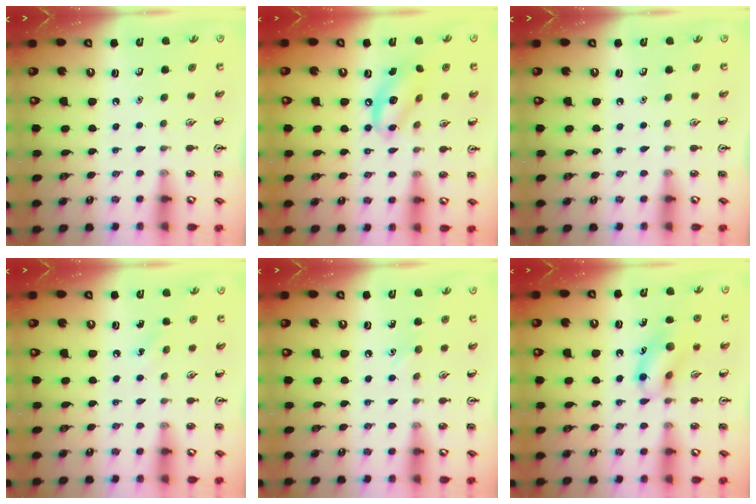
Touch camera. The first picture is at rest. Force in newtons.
{"total": 11.7, "press": 11.4, "slide": 2.6}
{"total": 0.0}
{"total": 4.0, "press": 3.8, "slide": 1.2}
{"total": 4.4, "press": 4.1, "slide": 1.5}
{"total": 12.8, "press": 12.7, "slide": 2.0}